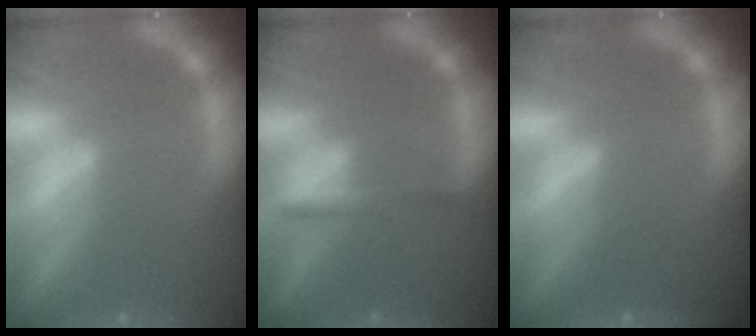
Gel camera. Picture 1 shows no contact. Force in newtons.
{"total": 1.9}
{"total": 2.9}